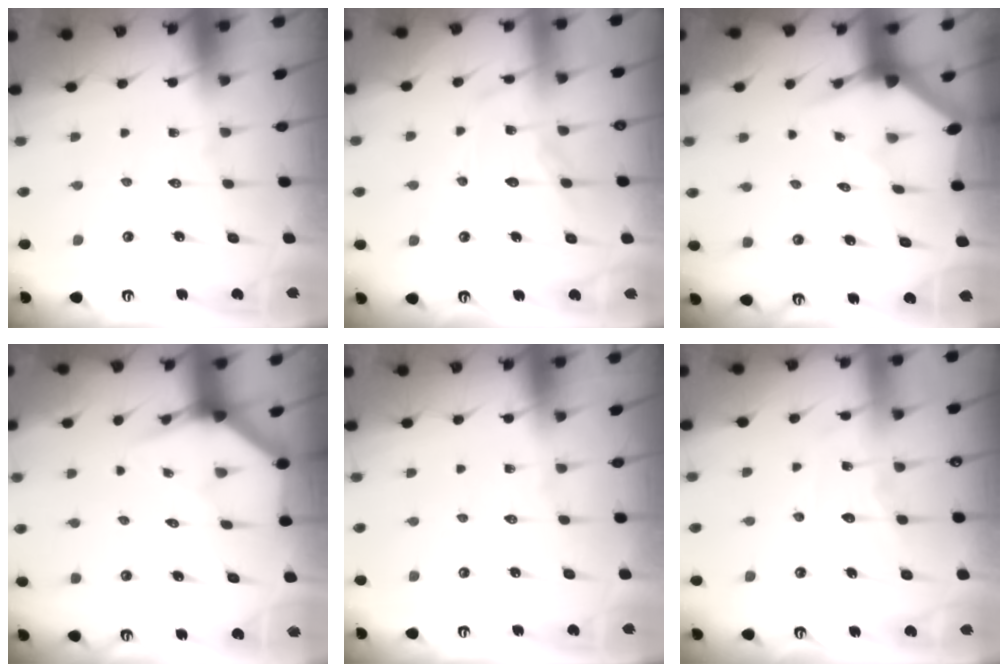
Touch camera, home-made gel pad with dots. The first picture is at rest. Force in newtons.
{"total": 11.9, "press": 11.8, "slide": 0.9}
{"total": 3.5, "press": 3.5, "slide": 0.1}
{"total": 3.9, "press": 3.9, "slide": 0.3}
{"total": 0.0}
{"total": 8.0, "press": 8.0, "slide": 0.8}